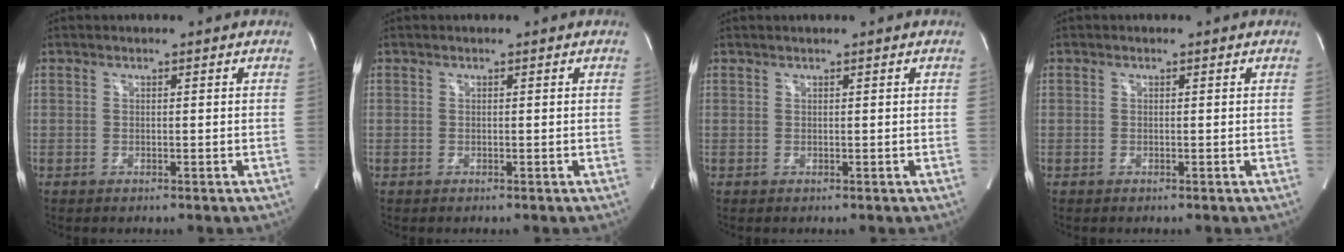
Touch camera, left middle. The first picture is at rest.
{"total": 0.0}
{"total": 0.6, "force": [0.6, -0.1, 0.3], "torque": [-0.009, 0.007, 0.015]}
{"total": 0.0}